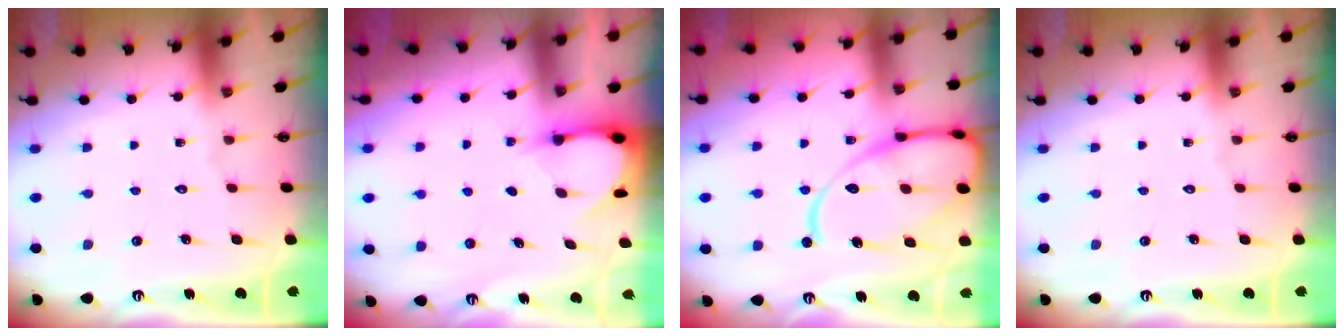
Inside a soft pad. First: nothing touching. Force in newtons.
{"total": 3.1, "press": 3.1, "slide": 0.3}
{"total": 16.8, "press": 16.7, "slide": 1.7}
{"total": 0.0}